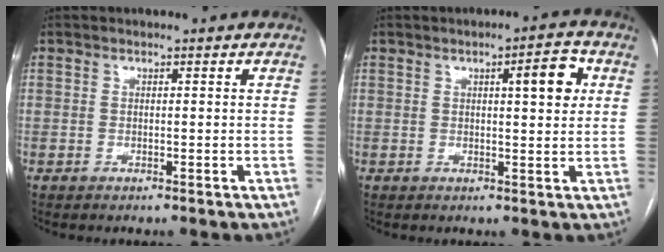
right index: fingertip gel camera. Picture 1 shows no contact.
{"total": 5.6, "force": [1.8, 1.1, 5.2], "torque": [-0.070, 0.006, 0.023]}